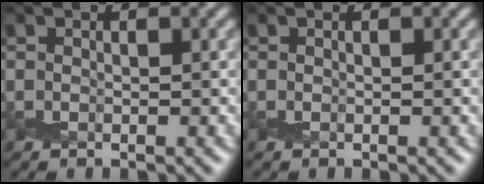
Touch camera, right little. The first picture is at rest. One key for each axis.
{"total": 0.0}